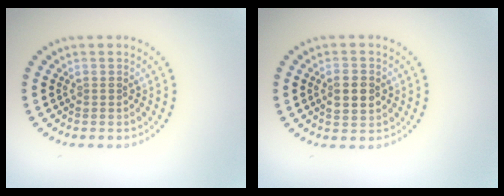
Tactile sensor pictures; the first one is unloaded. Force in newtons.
{"total": 2.7, "press": 2.7, "slide": 0.1}